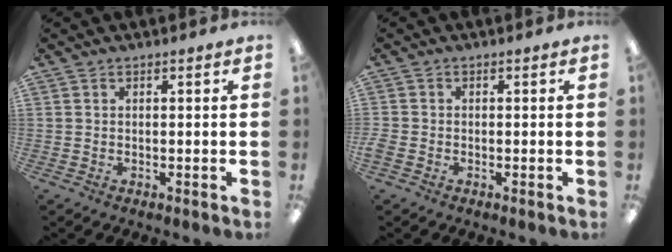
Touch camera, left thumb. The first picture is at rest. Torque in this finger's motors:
{"motor_torque": [-0.26, 0.26, -0.06, 0.07, 0.00]}